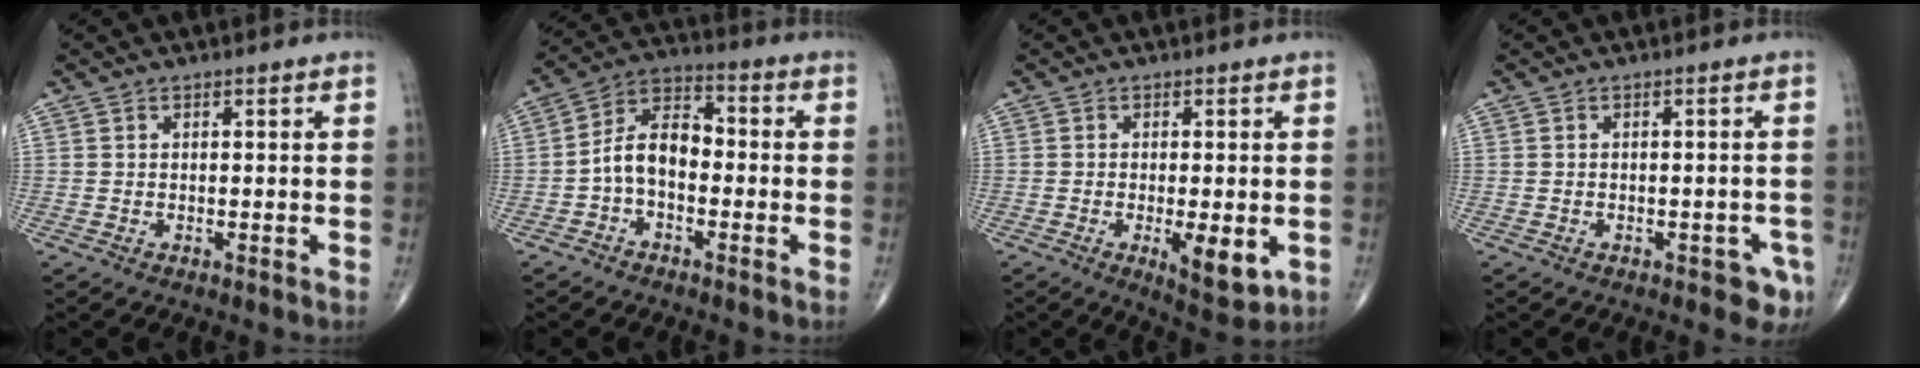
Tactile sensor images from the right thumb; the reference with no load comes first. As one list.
[{"total": 8.8, "force": [-1.7, 5.4, 6.8], "torque": [-0.110, 0.039, -0.045]}, {"total": 7.4, "force": [-1.9, 2.6, 6.6], "torque": [-0.092, -0.017, -0.023]}, {"total": 3.9, "force": [-2.0, 2.0, 2.7], "torque": [-0.016, 0.009, -0.022]}]